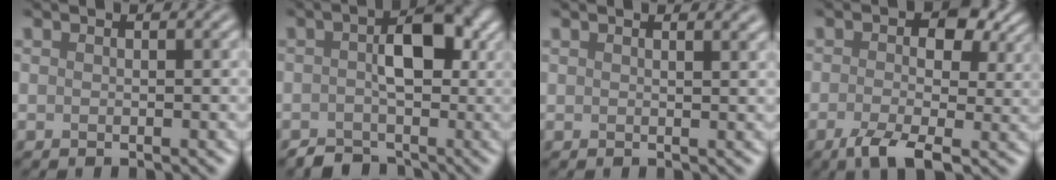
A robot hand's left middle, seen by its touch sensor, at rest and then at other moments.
{"total": 4.9, "force": [-1.7, 2.9, 3.5], "torque": [-0.039, 0.010, -0.027]}
{"total": 3.1, "force": [2.2, 1.3, 1.8], "torque": [0.003, 0.030, 0.005]}
{"total": 7.2, "force": [-0.6, 3.8, 6.1], "torque": [-0.104, 0.003, -0.013]}